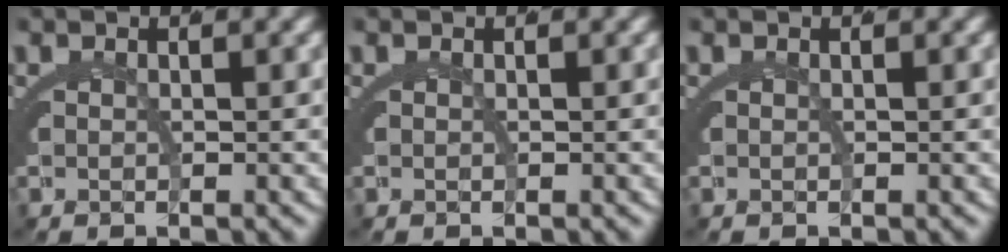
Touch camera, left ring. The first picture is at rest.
{"total": 0.0}
{"total": 0.0}